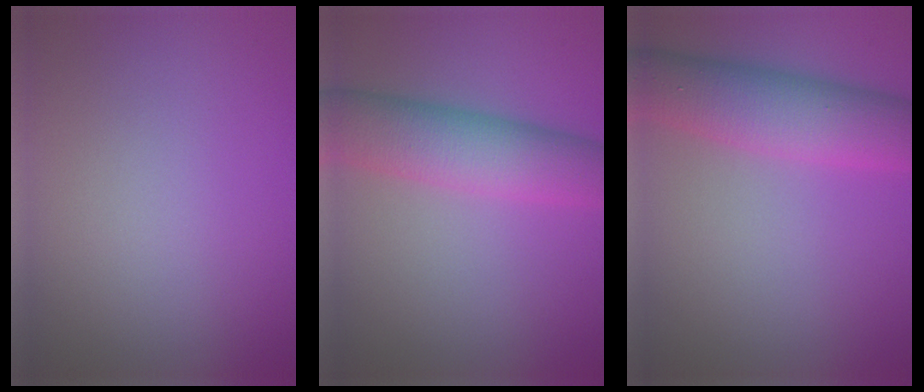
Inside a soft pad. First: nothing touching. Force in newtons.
{"total": 6.8, "press": 6.8, "slide": 0.1}
{"total": 7.3, "press": 7.3, "slide": 0.2}